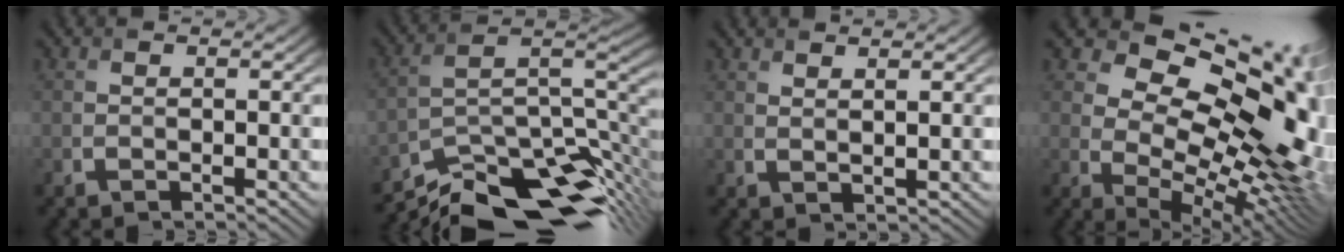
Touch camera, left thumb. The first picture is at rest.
{"total": 14.0, "force": [-11.4, 3.7, 7.3], "torque": [-0.138, -0.004, -0.191]}
{"total": 1.7, "force": [1.6, 0.0, 0.5], "torque": [-0.006, -0.003, 0.030]}
{"total": 18.2, "force": [5.6, 10.6, 13.7], "torque": [-0.194, 0.031, 0.097]}